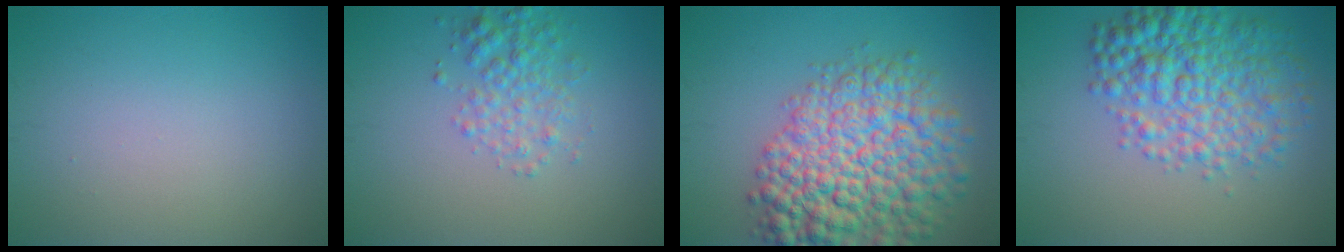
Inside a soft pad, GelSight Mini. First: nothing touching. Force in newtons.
{"total": 2.9, "press": 2.9, "slide": 0.1}
{"total": 10.8, "press": 10.8, "slide": 0.4}
{"total": 7.1, "press": 7.1, "slide": 0.1}